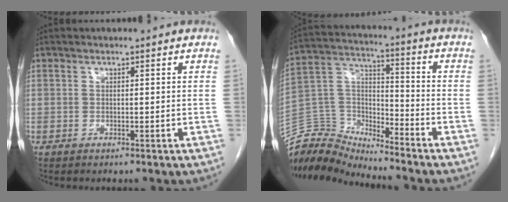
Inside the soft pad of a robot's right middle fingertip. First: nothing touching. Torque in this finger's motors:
{"motor_torque": [0.03, -0.01, -0.13, -0.04]}